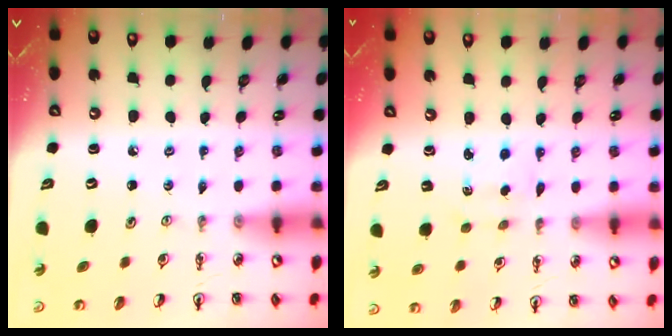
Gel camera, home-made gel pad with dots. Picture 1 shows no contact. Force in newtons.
{"total": 2.0, "press": 2.0, "slide": 0.4}